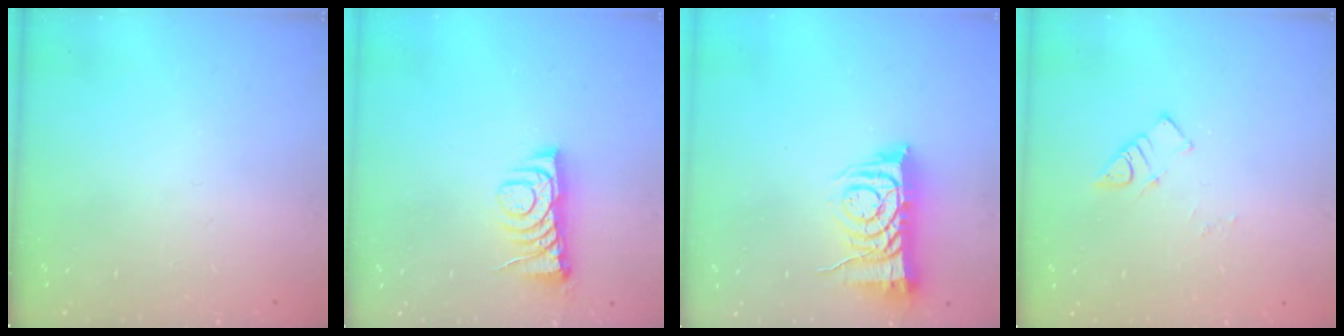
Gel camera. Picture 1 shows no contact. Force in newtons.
{"total": 7.0, "press": 6.9, "slide": 0.9}
{"total": 8.5, "press": 8.5, "slide": 0.9}
{"total": 4.4, "press": 4.3, "slide": 0.4}